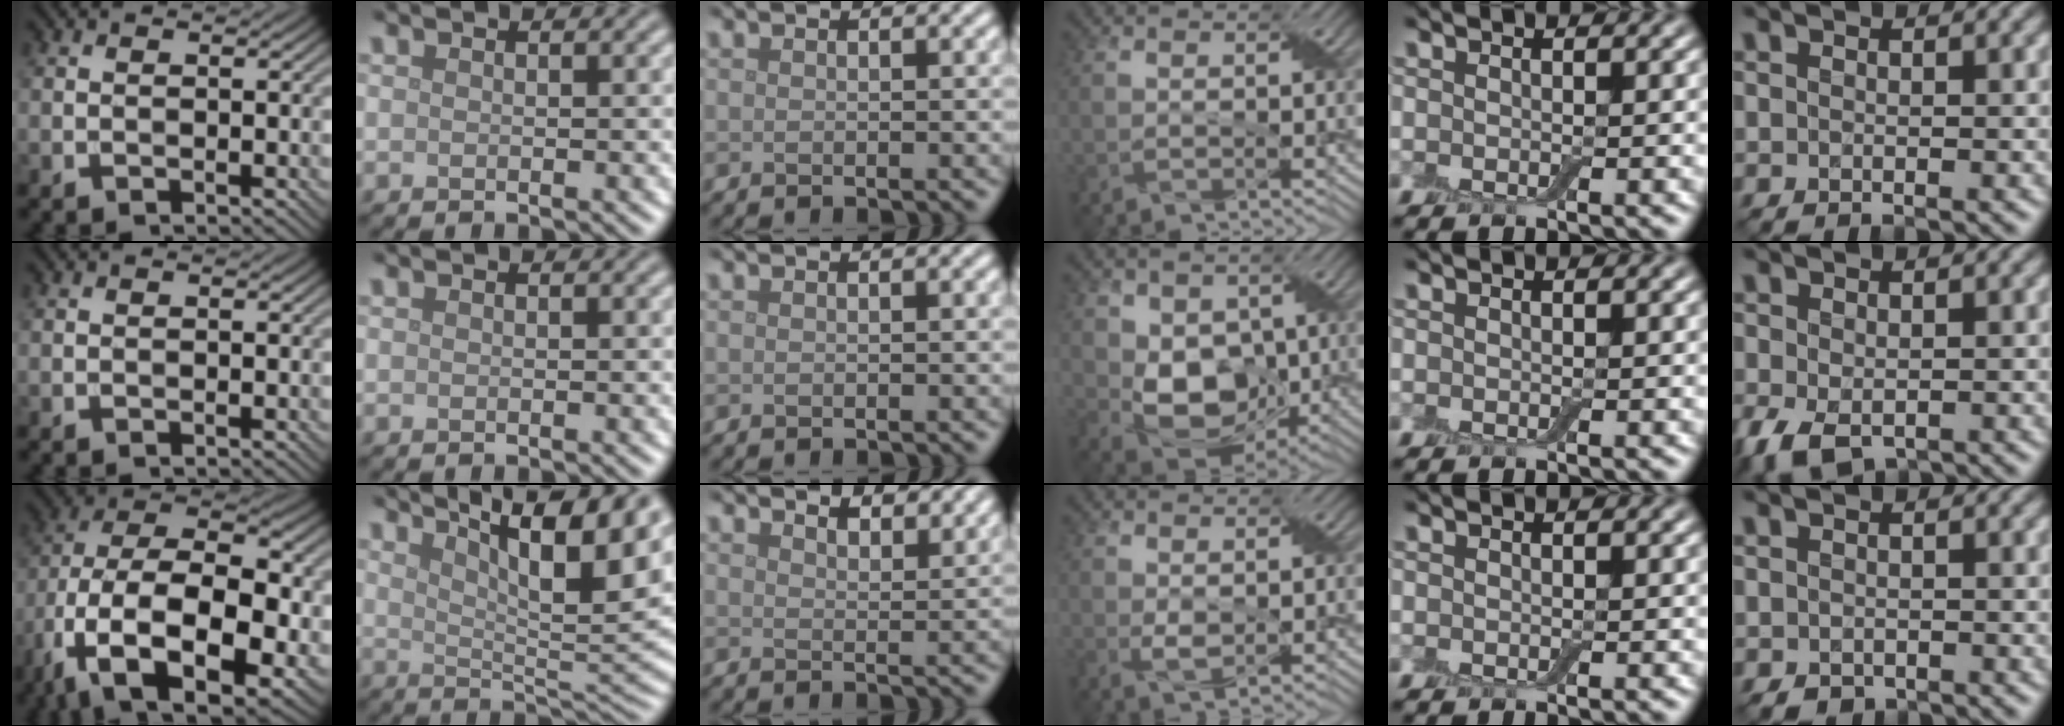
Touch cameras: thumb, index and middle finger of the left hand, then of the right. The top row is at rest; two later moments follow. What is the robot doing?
{"motion": "wrap", "object": "adhesive wrap"}